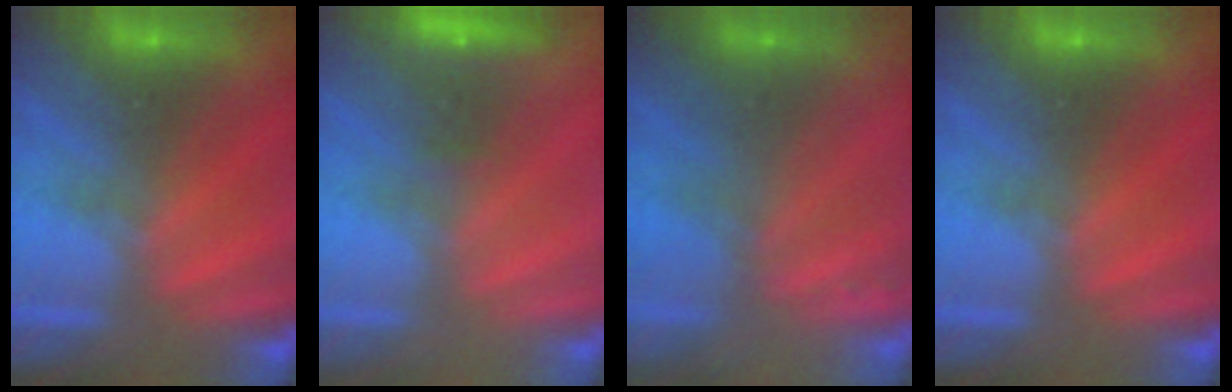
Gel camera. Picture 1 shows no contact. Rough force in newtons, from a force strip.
{"total": 2.3}
{"total": 2.2}
{"total": 0.0}